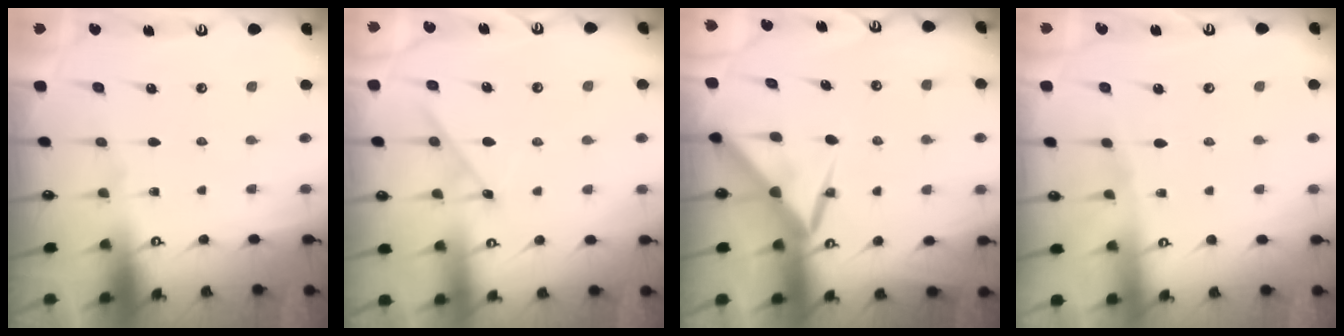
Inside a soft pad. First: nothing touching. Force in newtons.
{"total": 4.4, "press": 4.4, "slide": 0.7}
{"total": 7.3, "press": 7.3, "slide": 0.7}
{"total": 2.4, "press": 2.3, "slide": 0.5}